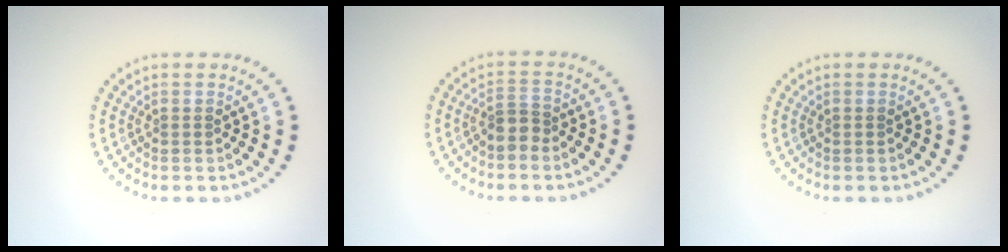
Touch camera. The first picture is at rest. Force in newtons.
{"total": 2.1, "press": 1.6, "slide": 1.3}
{"total": 0.0}